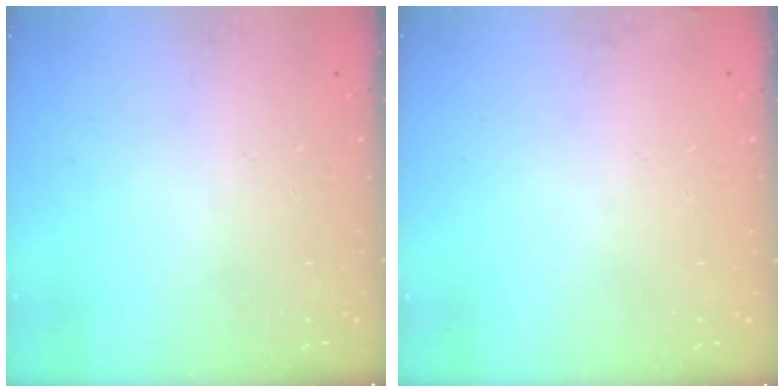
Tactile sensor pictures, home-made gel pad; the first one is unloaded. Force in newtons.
{"total": 6.5, "press": 3.9, "slide": 5.2}